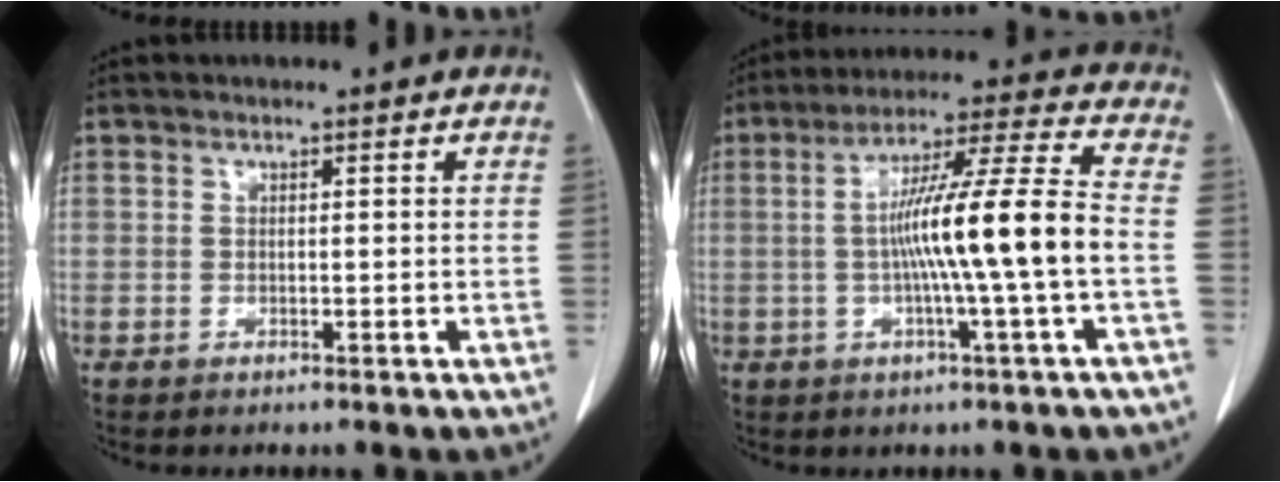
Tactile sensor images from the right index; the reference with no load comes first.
{"total": 13.4, "force": [-1.5, -1.4, 13.2], "torque": [-0.226, 0.009, -0.031]}